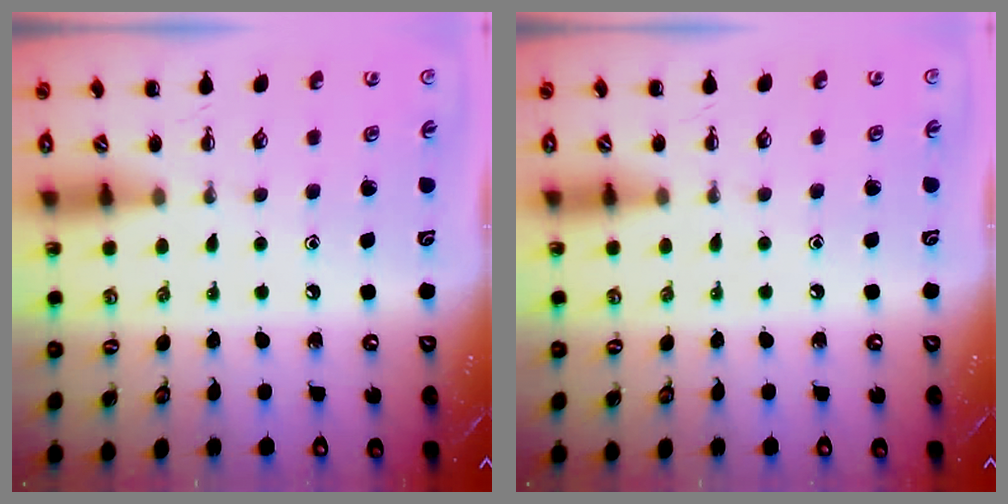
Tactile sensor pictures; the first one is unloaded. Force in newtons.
{"total": 3.6, "press": 3.3, "slide": 1.3}